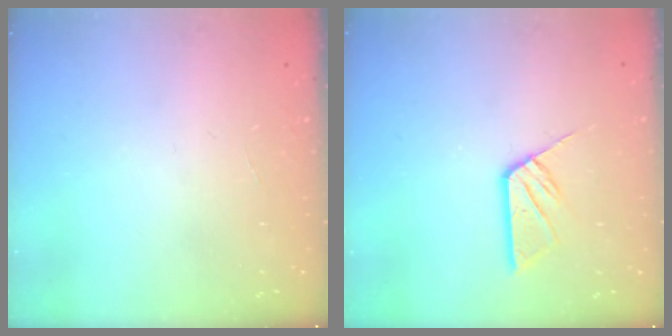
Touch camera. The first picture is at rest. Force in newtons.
{"total": 10.1, "press": 10.0, "slide": 0.8}